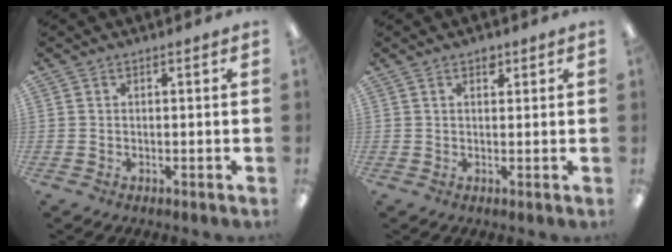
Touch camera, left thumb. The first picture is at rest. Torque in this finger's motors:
{"motor_torque": [0.23, 0.10, 0.34, -0.39, 0.00]}